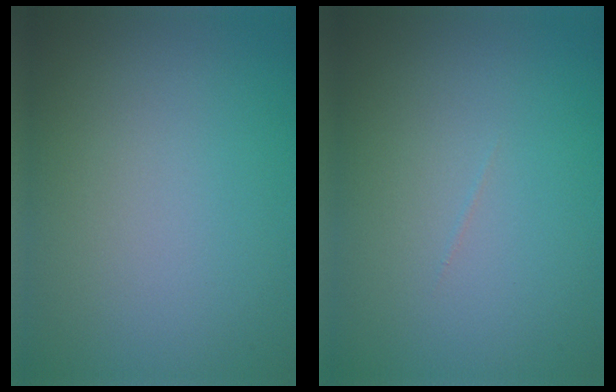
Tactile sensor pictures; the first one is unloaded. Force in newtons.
{"total": 0.0}